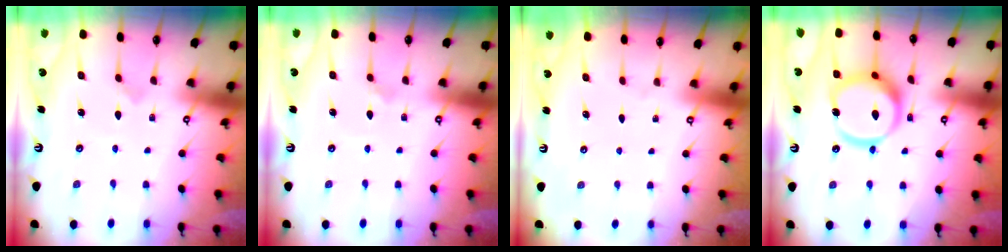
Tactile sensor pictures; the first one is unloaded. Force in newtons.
{"total": 1.8, "press": 1.7, "slide": 0.4}
{"total": 0.0}
{"total": 17.1, "press": 17.0, "slide": 2.2}